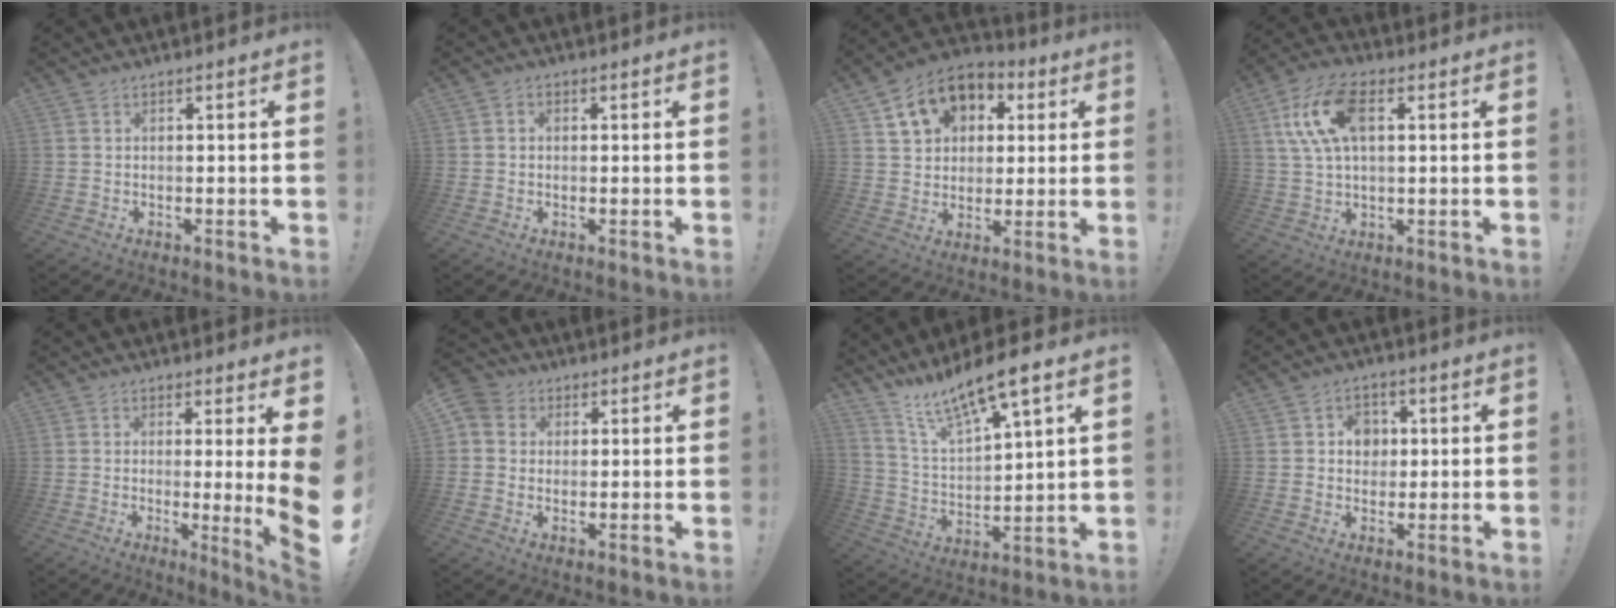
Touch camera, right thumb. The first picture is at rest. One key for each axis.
{"total": 1.5, "fx": -0.2, "fy": 1.3, "fz": 0.7, "tx": -0.013, "ty": 0.005, "tz": -0.004}
{"total": 12.8, "fx": 5.5, "fy": 10.0, "fz": 5.8, "tx": -0.080, "ty": -0.020, "tz": 0.105}
{"total": 13.9, "fx": 4.1, "fy": 7.5, "fz": 11.0, "tx": -0.220, "ty": 0.002, "tz": 0.077}
{"total": 7.2, "fx": 1.1, "fy": -0.9, "fz": 7.1, "tx": -0.093, "ty": -0.038, "tz": 0.015}
{"total": 5.0, "fx": 1.2, "fy": 4.5, "fz": 1.7, "tx": -0.026, "ty": 0.001, "tz": 0.023}
{"total": 12.0, "fx": 10.4, "fy": 1.3, "fz": 5.9, "tx": -0.119, "ty": -0.081, "tz": 0.178}
{"total": 6.1, "fx": 1.1, "fy": 5.6, "fz": 2.3, "tx": -0.025, "ty": -0.002, "tz": 0.019}